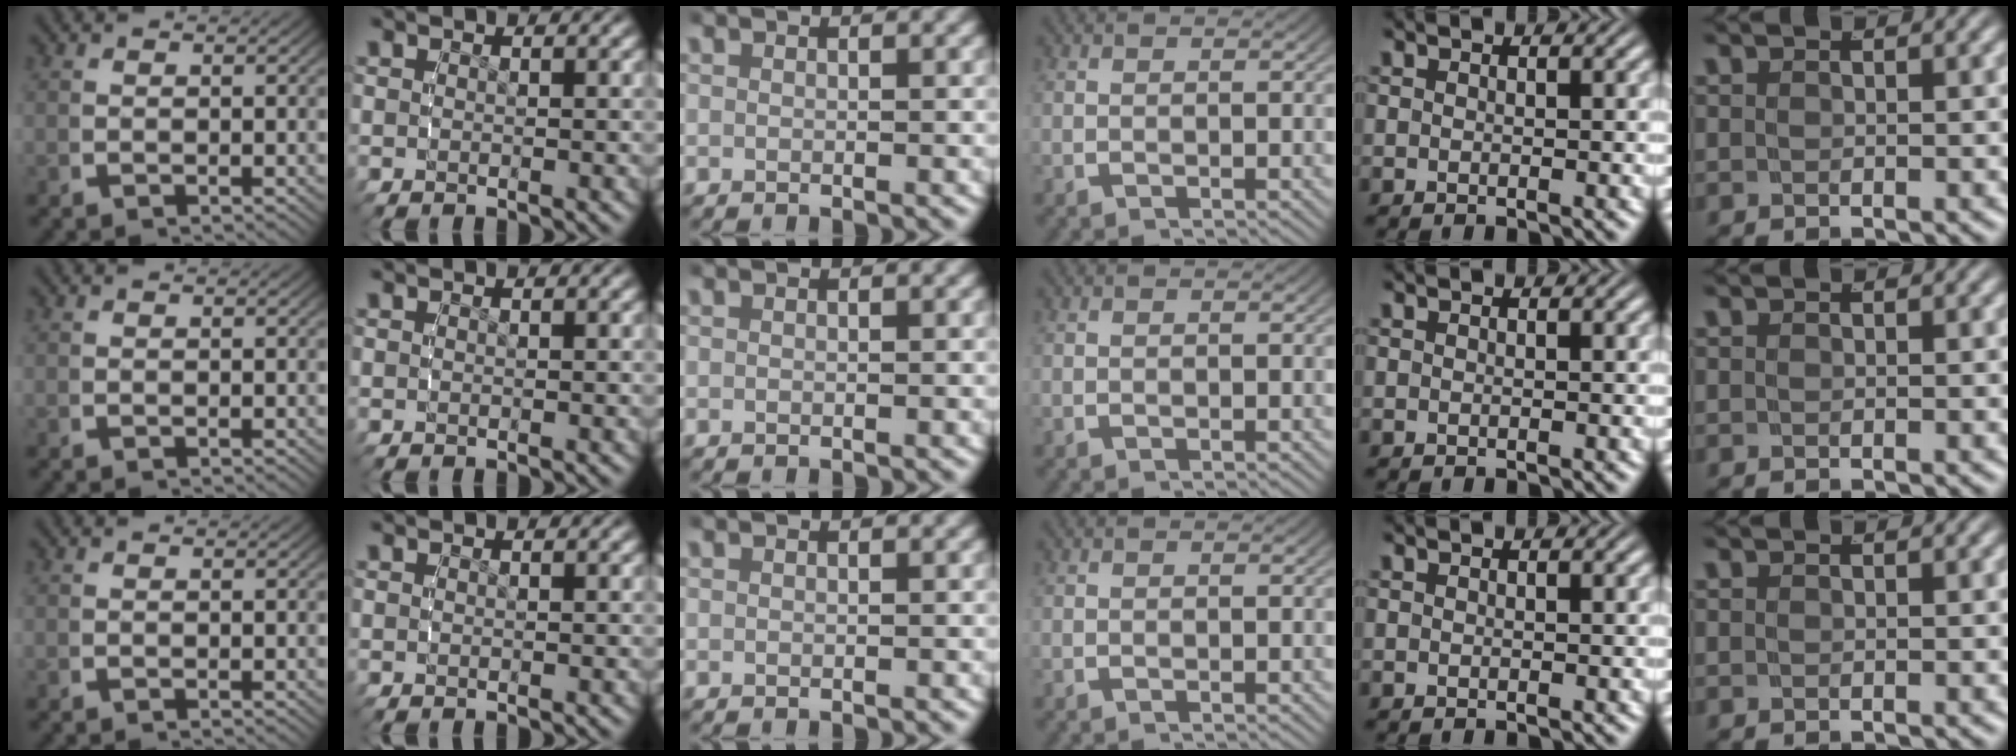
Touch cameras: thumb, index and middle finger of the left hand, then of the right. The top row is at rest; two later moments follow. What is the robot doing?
{"motion": "reach", "object": "plastic wrap"}